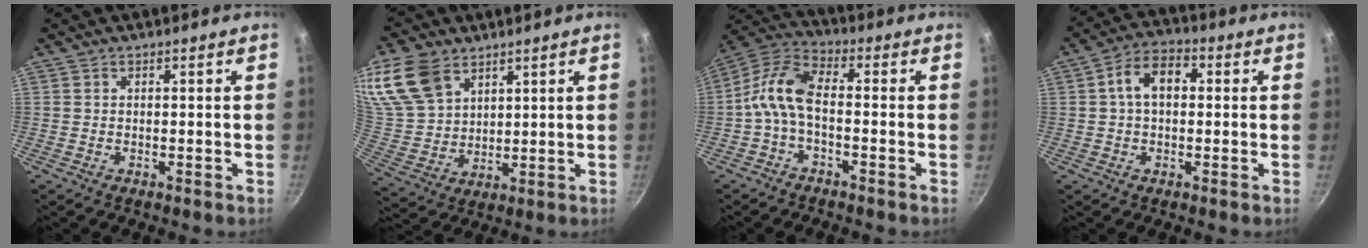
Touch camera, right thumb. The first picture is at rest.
{"total": 15.3, "force": [8.6, 10.0, 7.7], "torque": [-0.157, -0.014, 0.184]}
{"total": 8.9, "force": [-2.0, 4.2, 7.6], "torque": [-0.166, 0.039, -0.056]}
{"total": 7.7, "force": [1.0, 5.0, 5.8], "torque": [-0.081, 0.023, 0.004]}